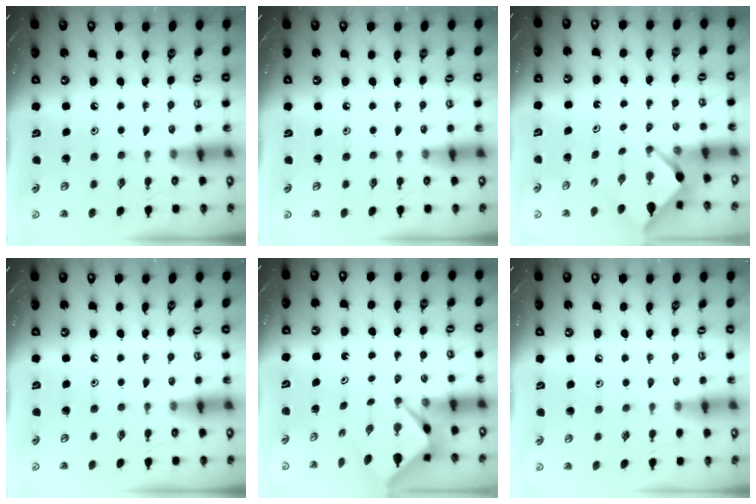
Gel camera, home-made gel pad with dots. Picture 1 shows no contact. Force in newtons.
{"total": 0.0}
{"total": 2.6, "press": 2.6, "slide": 0.2}
{"total": 0.0}
{"total": 2.7, "press": 2.7, "slide": 0.2}
{"total": 2.8, "press": 2.7, "slide": 0.6}